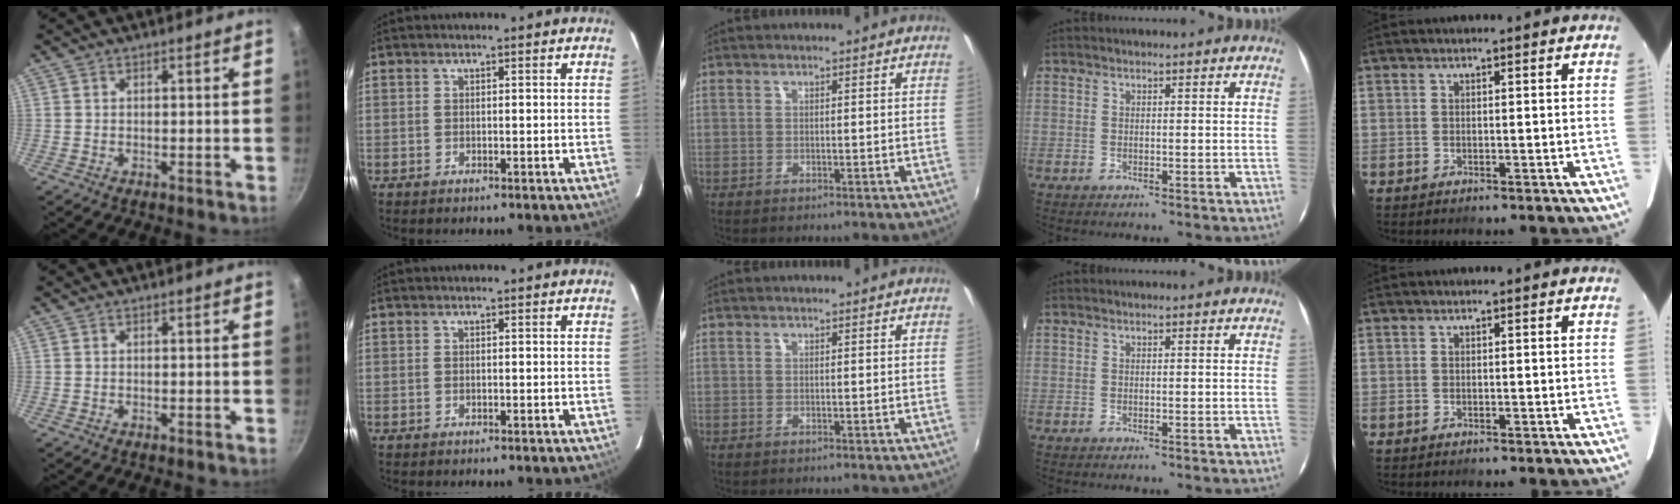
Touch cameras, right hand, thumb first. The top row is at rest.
{}